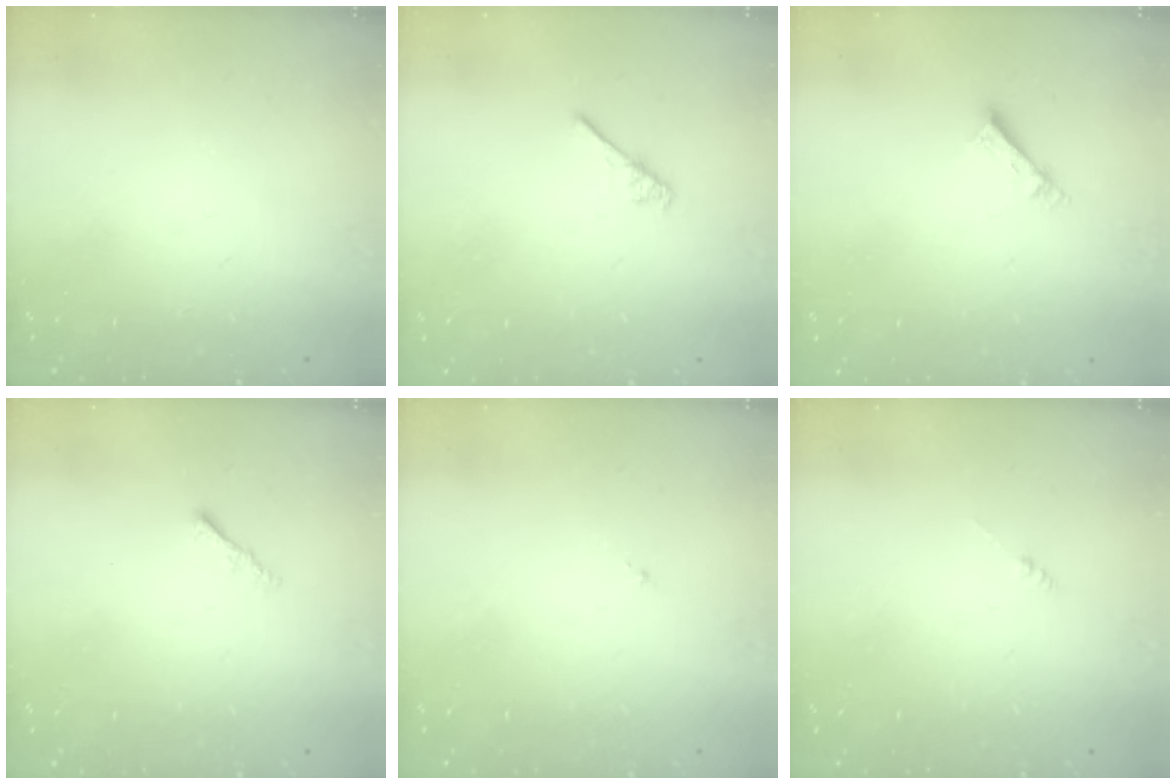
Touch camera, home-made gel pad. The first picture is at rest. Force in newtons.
{"total": 2.6, "press": 2.6, "slide": 0.3}
{"total": 4.2, "press": 4.2, "slide": 0.2}
{"total": 1.2, "press": 1.1, "slide": 0.4}
{"total": 0.8, "press": 0.7, "slide": 0.3}
{"total": 0.0}